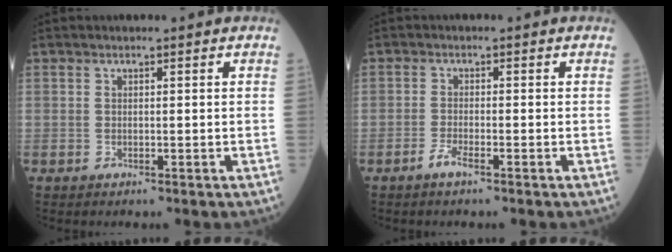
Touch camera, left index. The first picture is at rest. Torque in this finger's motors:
{"motor_torque": [0.20, 0.08, 0.03, 0.00]}